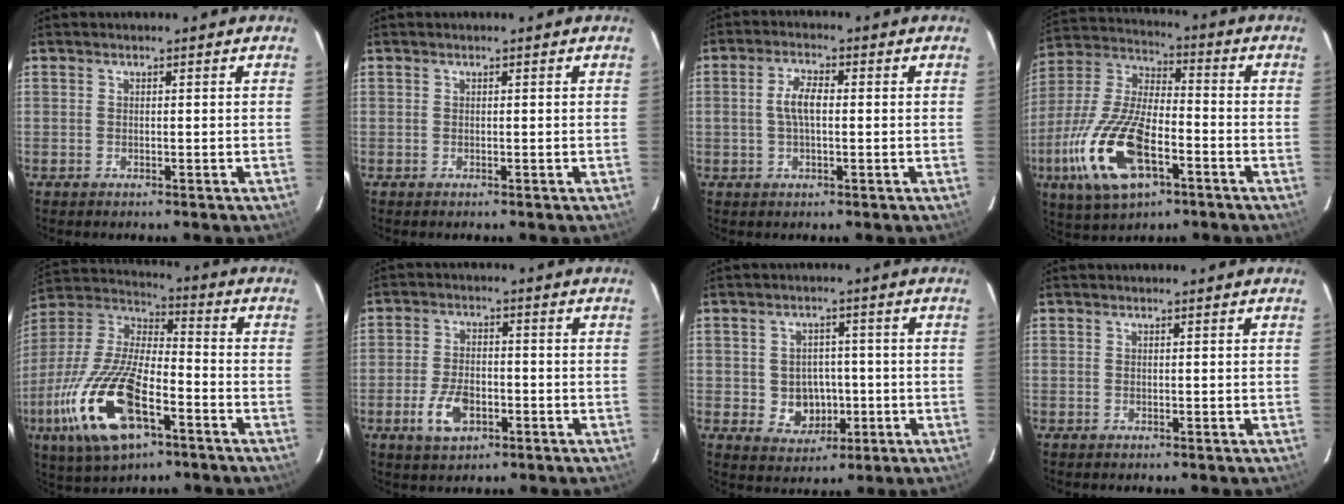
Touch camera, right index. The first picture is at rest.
{"total": 0.0}
{"total": 4.5, "force": [0.0, 1.8, 4.1], "torque": [-0.083, 0.009, 0.001]}
{"total": 20.0, "force": [-8.0, 8.7, 16.1], "torque": [-0.357, -0.022, -0.149]}
{"total": 22.2, "force": [-9.9, 8.6, 17.8], "torque": [-0.376, -0.036, -0.186]}
{"total": 7.3, "force": [-3.2, 4.1, 5.1], "torque": [-0.112, 0.002, -0.052]}
{"total": 6.2, "force": [-1.1, 5.6, 2.4], "torque": [-0.056, 0.013, 0.004]}
{"total": 0.0}